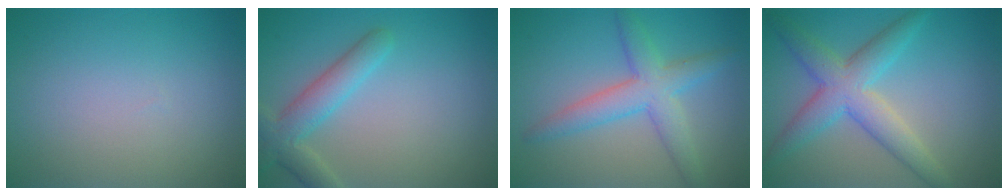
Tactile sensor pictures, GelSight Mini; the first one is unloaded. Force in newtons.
{"total": 3.9, "press": 3.9, "slide": 0.3}
{"total": 4.7, "press": 4.7, "slide": 0.1}
{"total": 5.5, "press": 5.5, "slide": 0.2}